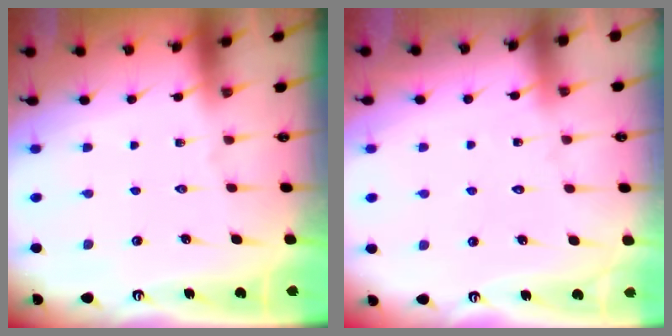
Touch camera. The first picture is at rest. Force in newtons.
{"total": 4.8, "press": 4.8, "slide": 0.3}